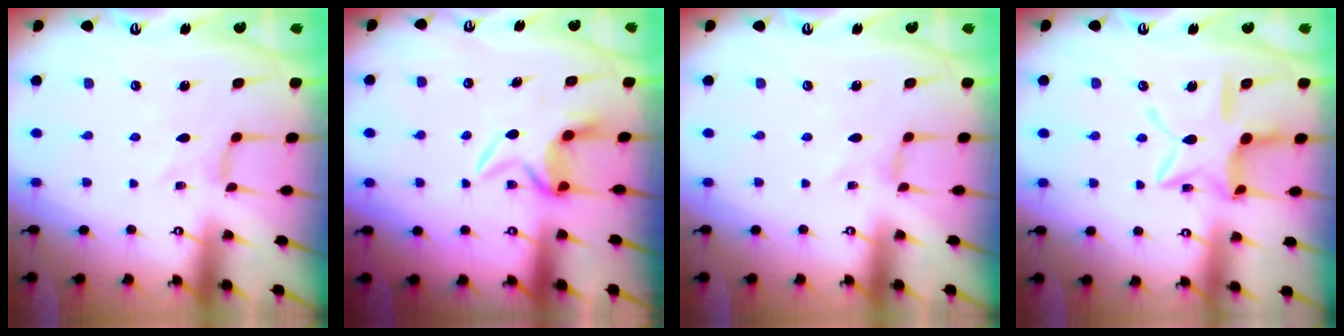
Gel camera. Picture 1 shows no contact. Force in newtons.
{"total": 5.3, "press": 5.1, "slide": 1.3}
{"total": 0.0}
{"total": 12.8, "press": 12.7, "slide": 1.1}